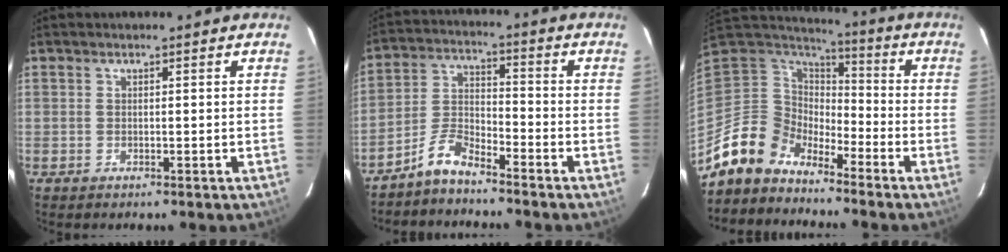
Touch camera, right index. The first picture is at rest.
{"total": 6.1, "force": [-5.2, 1.4, 2.7], "torque": [-0.070, 0.023, -0.111]}
{"total": 10.2, "force": [-8.7, 5.3, 0.5], "torque": [-0.030, 0.035, -0.178]}